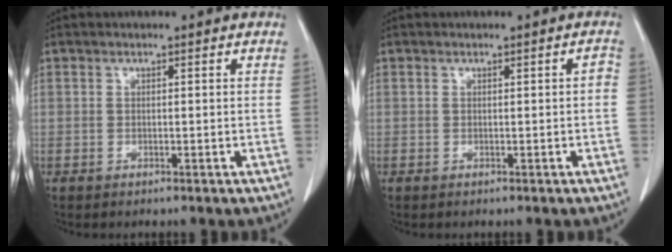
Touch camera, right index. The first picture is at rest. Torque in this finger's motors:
{"motor_torque": [0.12, 0.01, 0.06, 0.01]}